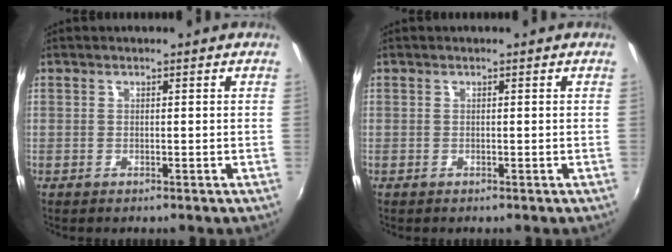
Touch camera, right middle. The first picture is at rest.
{"total": 0.0}